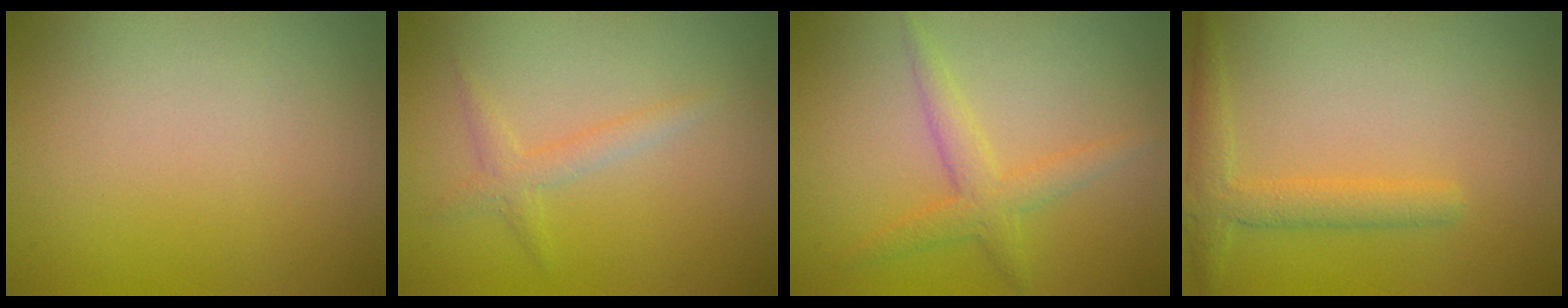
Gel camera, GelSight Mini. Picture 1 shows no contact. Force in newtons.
{"total": 1.5, "press": 1.5, "slide": 0.1}
{"total": 2.4, "press": 2.4, "slide": 0.1}
{"total": 2.6, "press": 2.6, "slide": 0.2}